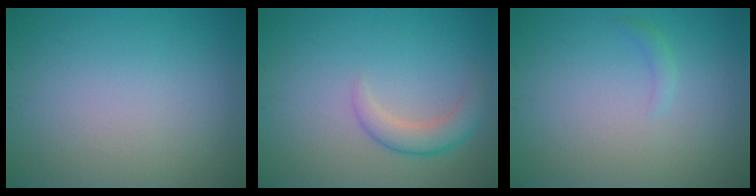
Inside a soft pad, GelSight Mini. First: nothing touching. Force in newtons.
{"total": 2.6, "press": 2.6, "slide": 0.1}
{"total": 0.8, "press": 0.8, "slide": 0.1}